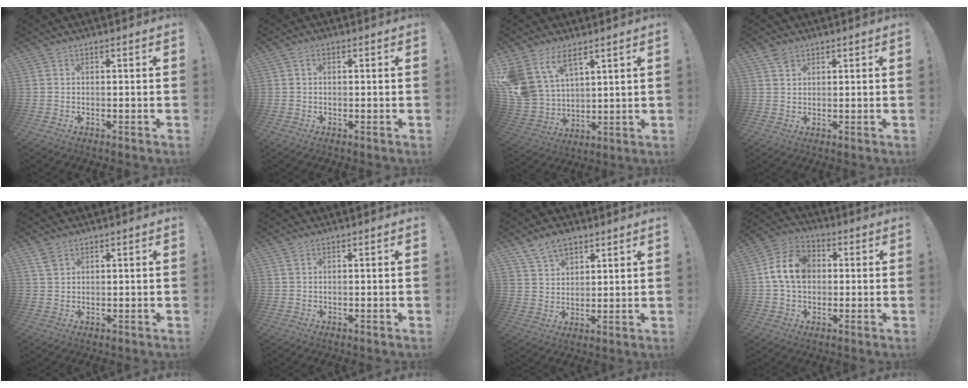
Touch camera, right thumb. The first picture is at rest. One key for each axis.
{"total": 1.2, "fx": 0.2, "fy": 0.7, "fz": 1.0, "tx": -0.016, "ty": 0.002, "tz": 0.003}
{"total": 13.5, "fx": 8.4, "fy": 7.9, "fz": 7.1, "tx": -0.173, "ty": -0.054, "tz": 0.164}
{"total": 3.1, "fx": 2.3, "fy": 1.7, "fz": 1.1, "tx": -0.009, "ty": -0.012, "tz": 0.042}
{"total": 3.2, "fx": 2.2, "fy": 1.7, "fz": 1.6, "tx": -0.021, "ty": -0.012, "tz": 0.041}
{"total": 1.1, "fx": 0.6, "fy": 0.4, "fz": 0.8, "tx": -0.018, "ty": 0.002, "tz": 0.013}
{"total": 8.3, "fx": 6.0, "fy": 4.9, "fz": 3.0, "tx": -0.054, "ty": -0.031, "tz": 0.117}
{"total": 12.5, "fx": 1.7, "fy": 9.2, "fz": 8.3, "tx": -0.150, "ty": 0.016, "tz": 0.035}